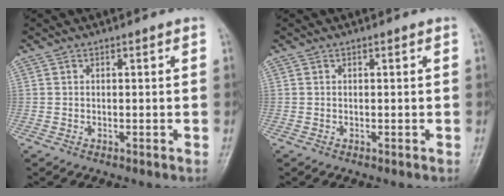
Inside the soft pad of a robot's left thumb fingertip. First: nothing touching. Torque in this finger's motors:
{"motor_torque": [0.00, 0.00, -0.09, 0.05, 0.00]}